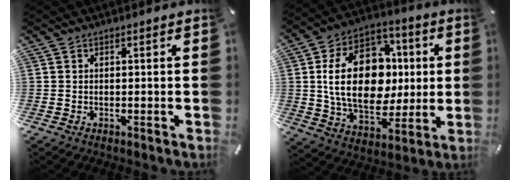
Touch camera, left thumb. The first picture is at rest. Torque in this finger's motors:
{"motor_torque": [1.05, 1.01, 1.97, -0.80, 0.73]}